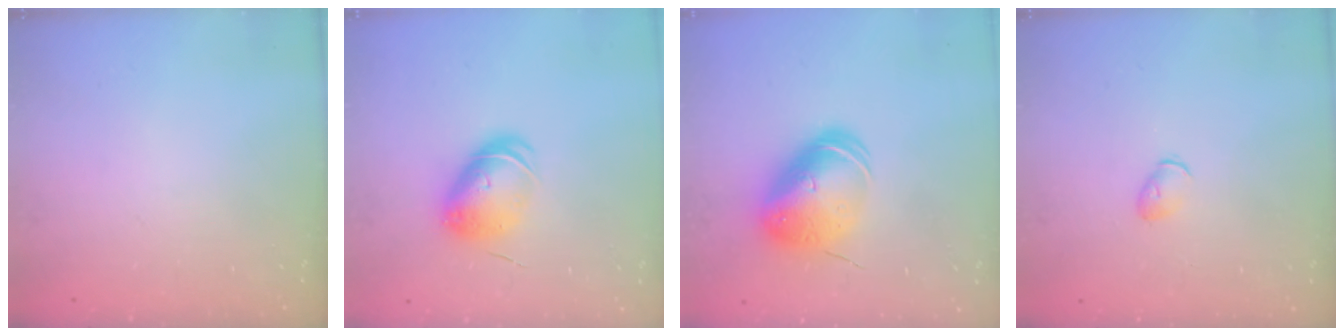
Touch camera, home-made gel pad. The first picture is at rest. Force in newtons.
{"total": 8.5, "press": 8.4, "slide": 1.1}
{"total": 12.5, "press": 12.3, "slide": 2.2}
{"total": 4.6, "press": 4.5, "slide": 1.1}